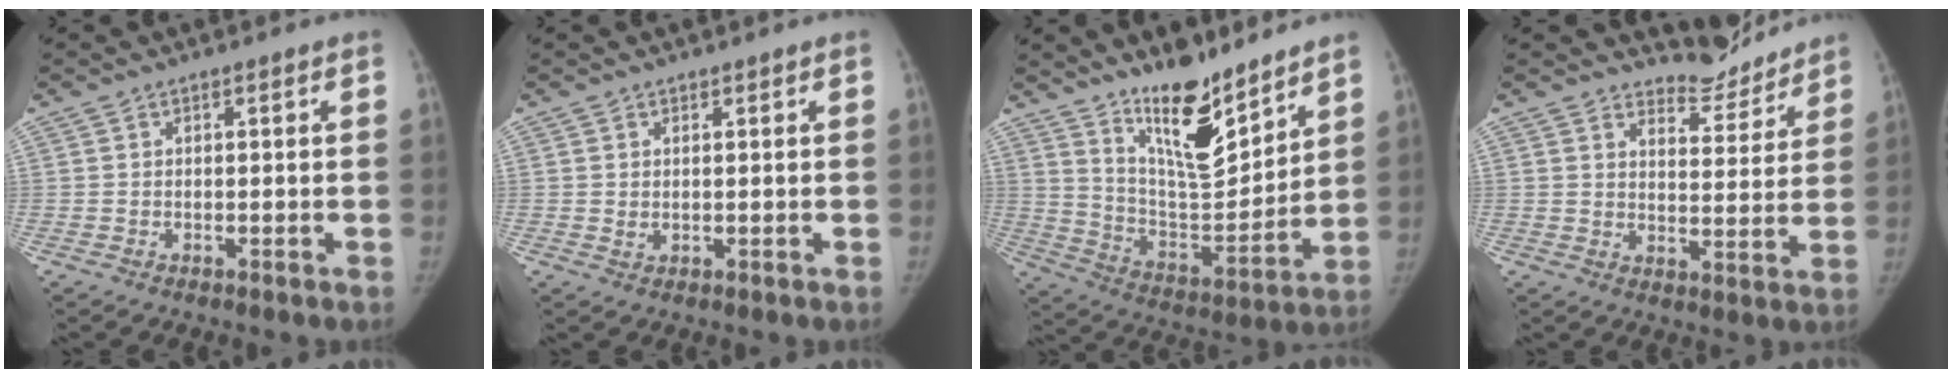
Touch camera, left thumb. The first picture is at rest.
{"total": 0.9, "force": [0.6, 0.6, 0.3], "torque": [0.004, -0.008, 0.010]}
{"total": 16.1, "force": [12.0, 4.9, 9.5], "torque": [-0.115, -0.099, 0.212]}
{"total": 7.3, "force": [7.0, 1.8, -0.2], "torque": [0.028, -0.069, 0.106]}